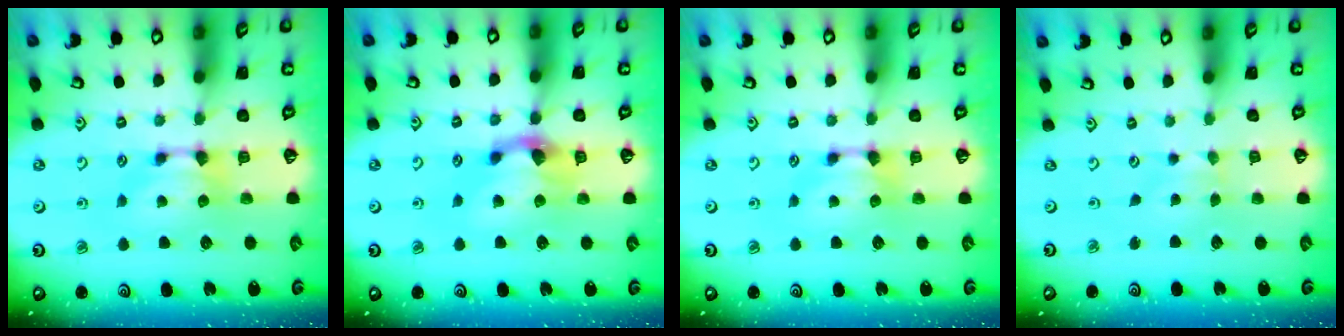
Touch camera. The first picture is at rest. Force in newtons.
{"total": 2.9, "press": 2.2, "slide": 2.0}
{"total": 0.0}
{"total": 2.1, "press": 1.6, "slide": 1.4}